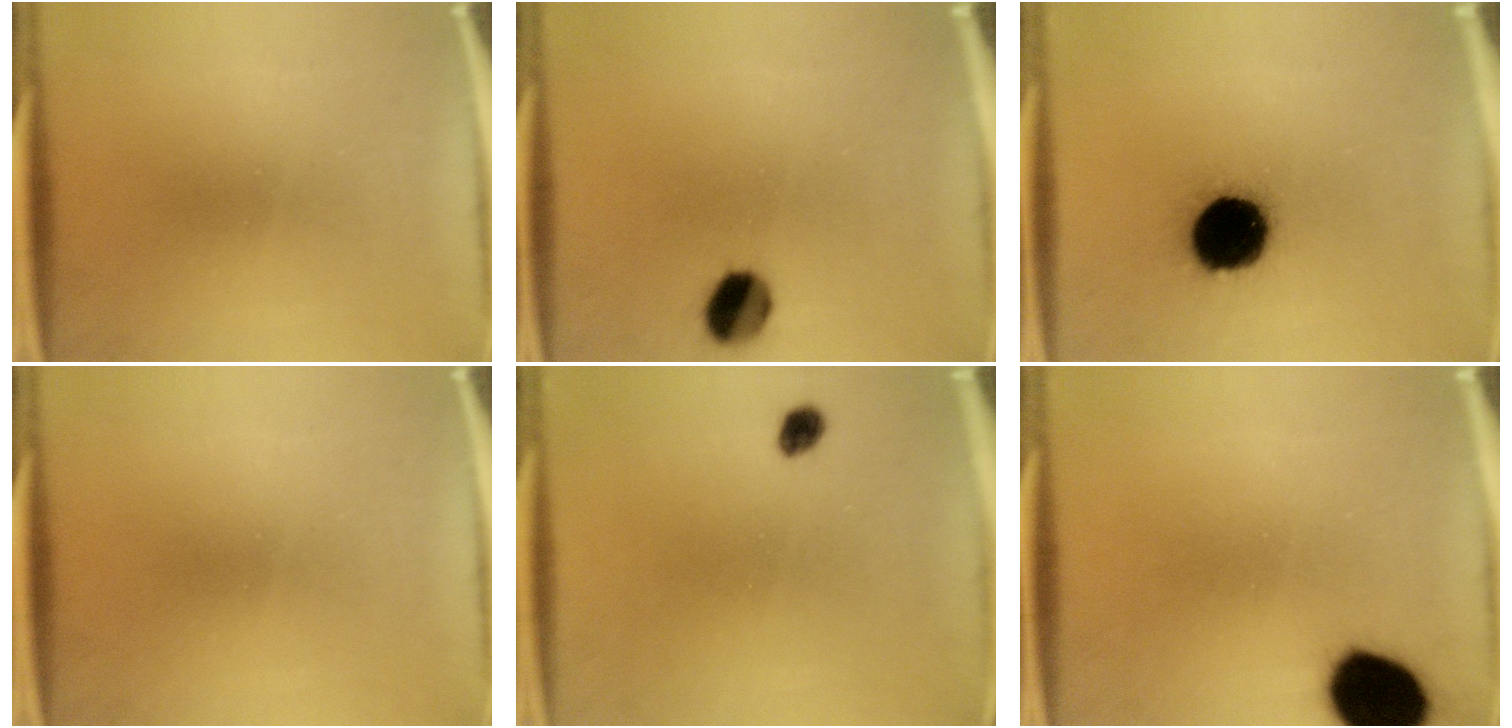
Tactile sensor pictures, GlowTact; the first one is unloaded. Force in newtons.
{"total": 7.5}
{"total": 18.6}
{"total": 0.0}
{"total": 1.9}
{"total": 16.1}